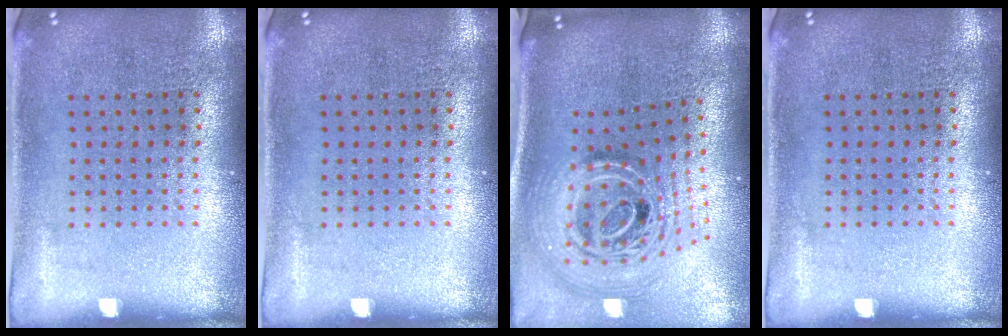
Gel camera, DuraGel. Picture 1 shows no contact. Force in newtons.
{"total": 0.0}
{"total": 3.0, "press": 2.1, "slide": 2.3}
{"total": 0.0}